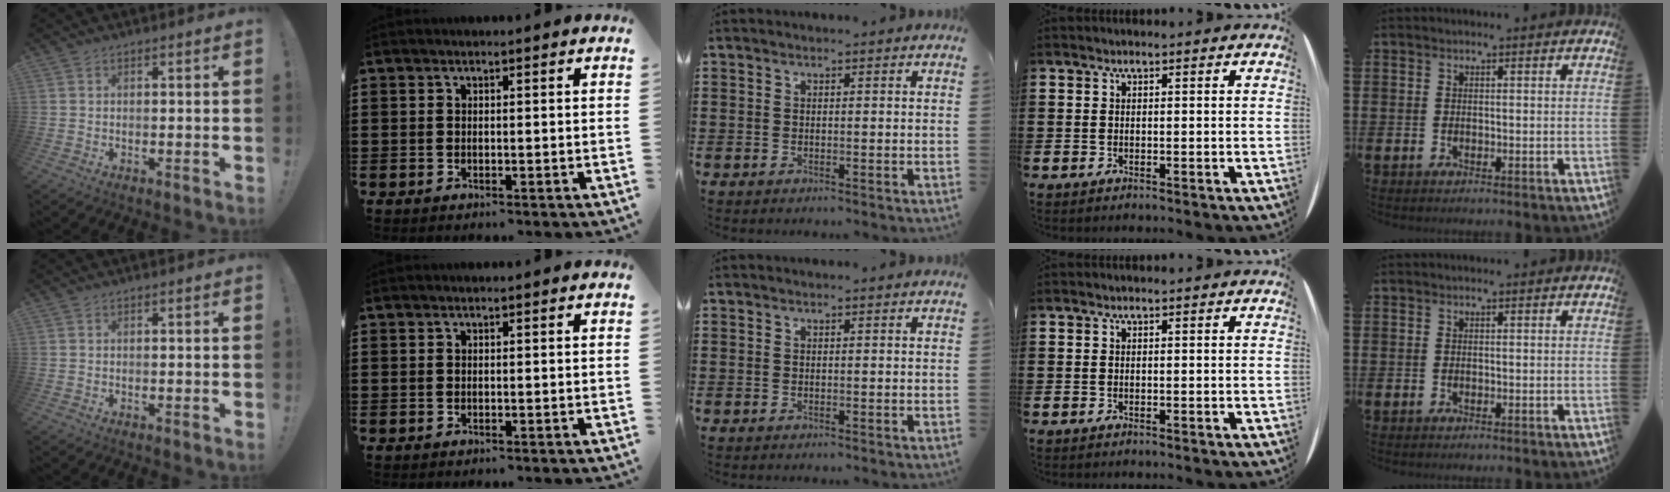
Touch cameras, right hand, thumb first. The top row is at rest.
{}